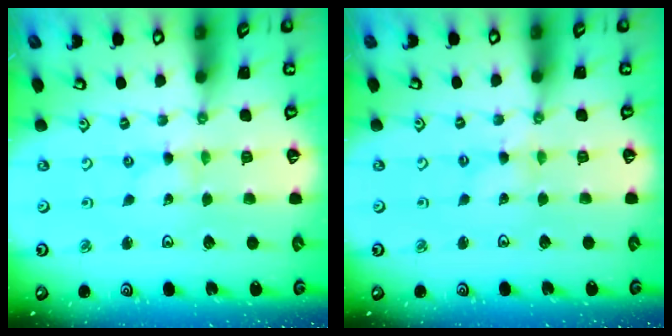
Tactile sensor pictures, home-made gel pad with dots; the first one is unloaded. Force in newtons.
{"total": 1.1, "press": 1.1, "slide": 0.2}